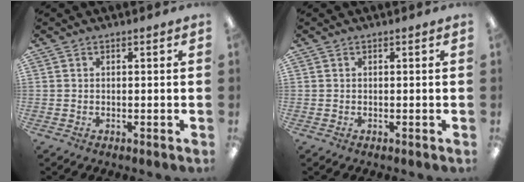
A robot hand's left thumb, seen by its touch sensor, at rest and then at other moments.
{"total": 0.0}